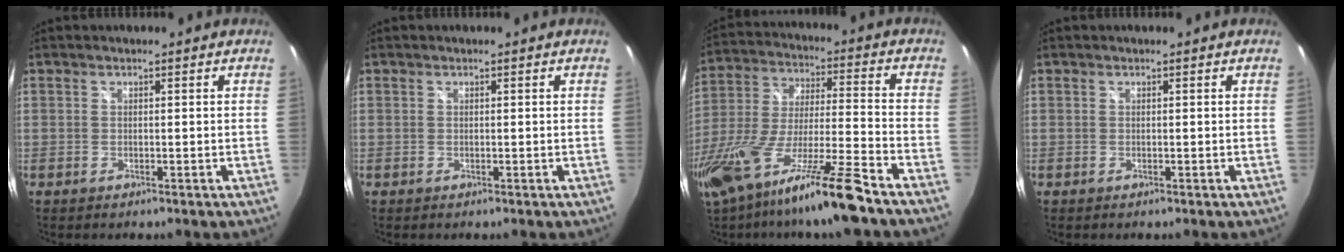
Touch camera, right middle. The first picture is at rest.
{"total": 0.0}
{"total": 22.9, "force": [-16.4, 0.7, 16.0], "torque": [-0.299, -0.056, -0.287]}
{"total": 0.0}